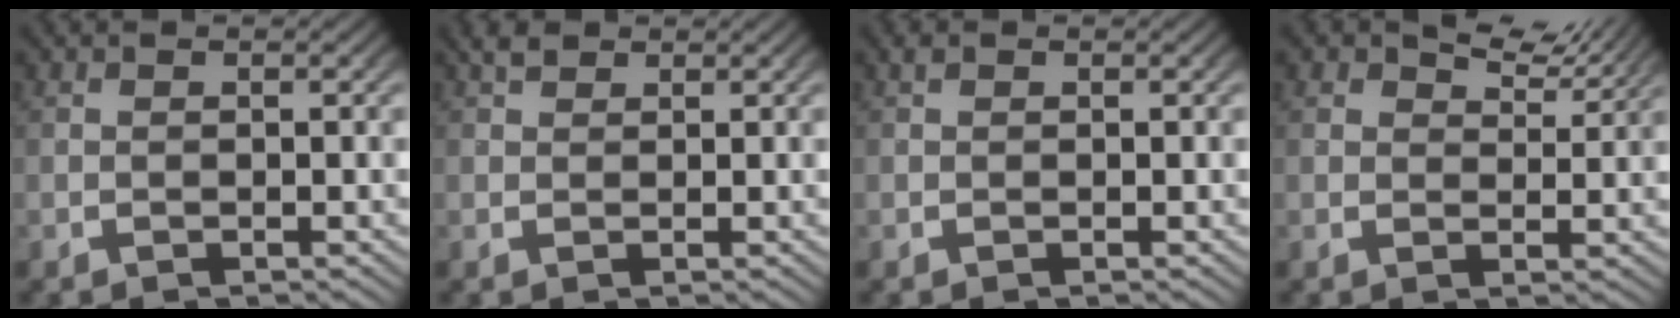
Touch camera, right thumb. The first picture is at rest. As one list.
[{"total": 2.0, "force": [1.7, 0.7, 0.8], "torque": [-0.006, 0.005, 0.029]}, {"total": 0.5, "force": [0.4, 0.2, 0.2], "torque": [-0.004, 0.003, 0.008]}, {"total": 4.1, "force": [3.3, 1.6, 1.8], "torque": [-0.013, 0.015, 0.045]}]